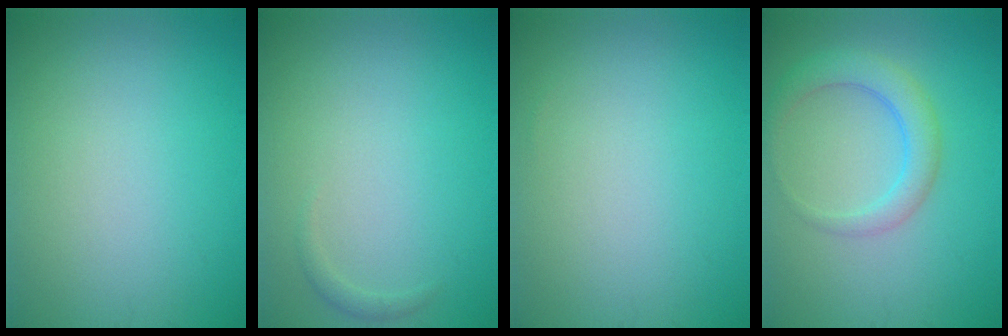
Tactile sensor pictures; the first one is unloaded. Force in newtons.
{"total": 0.7, "press": 0.7, "slide": 0.1}
{"total": 0.0}
{"total": 3.2, "press": 3.2, "slide": 0.2}